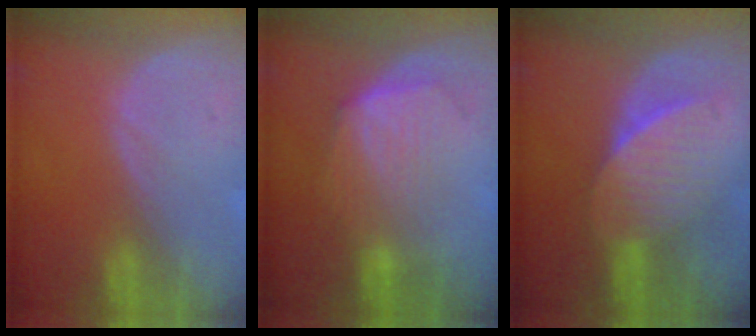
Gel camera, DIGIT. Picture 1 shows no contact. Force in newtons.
{"total": 7.2, "press": 6.5, "slide": 3.1}
{"total": 7.5, "press": 6.8, "slide": 3.2}